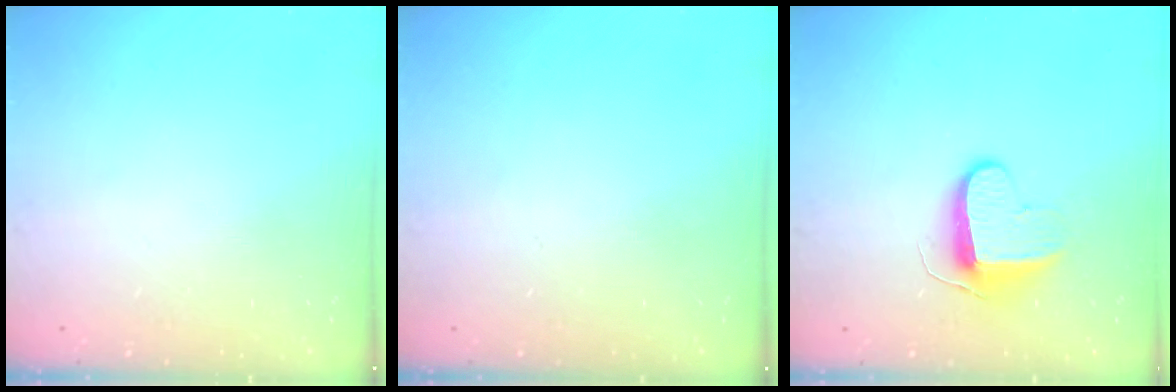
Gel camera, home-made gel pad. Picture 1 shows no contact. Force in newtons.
{"total": 0.6, "press": 0.6, "slide": 0.2}
{"total": 9.5, "press": 9.5, "slide": 0.3}